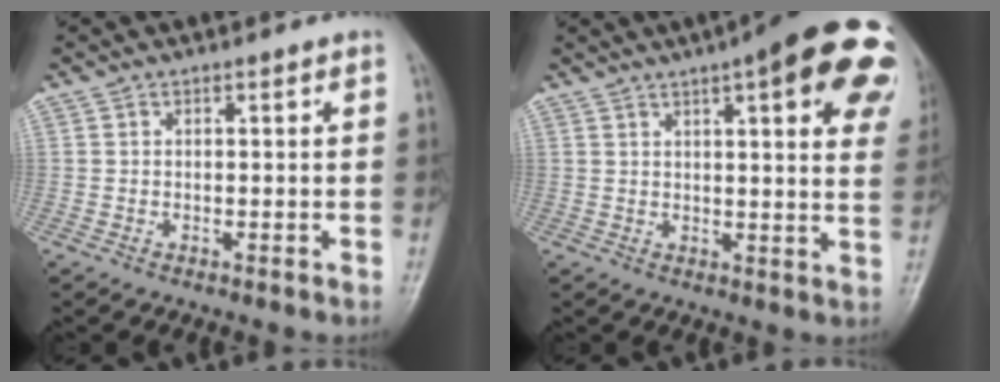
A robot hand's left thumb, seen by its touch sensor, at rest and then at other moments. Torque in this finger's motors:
{"motor_torque": [1.07, 0.55, 1.48, -1.29, 0.20]}